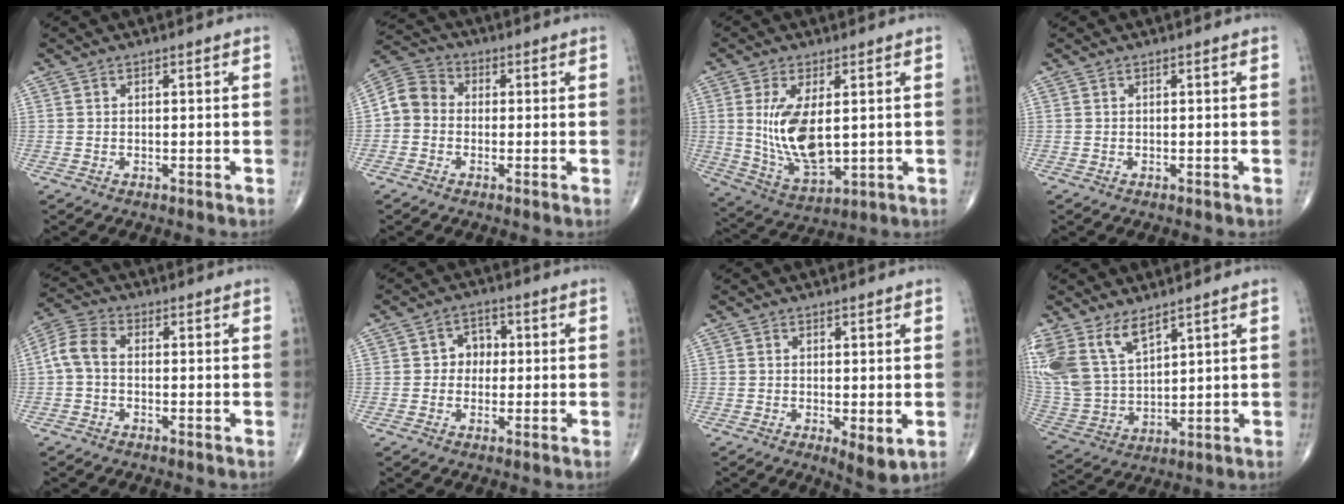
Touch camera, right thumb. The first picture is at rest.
{"total": 6.6, "force": [-0.7, 5.7, 3.2], "torque": [-0.049, 0.023, -0.031]}
{"total": 12.6, "force": [1.5, 6.0, 11.0], "torque": [-0.202, -0.022, 0.045]}
{"total": 0.0}
{"total": 5.5, "force": [-0.4, 3.5, 4.2], "torque": [-0.088, 0.017, -0.020]}
{"total": 4.3, "force": [0.1, 3.7, 2.1], "torque": [-0.002, 0.011, -0.007]}
{"total": 4.3, "force": [-0.8, 1.5, 4.0], "torque": [-0.057, -0.014, -0.010]}
{"total": 14.1, "force": [8.7, 7.0, 8.6], "torque": [-0.180, -0.031, 0.191]}